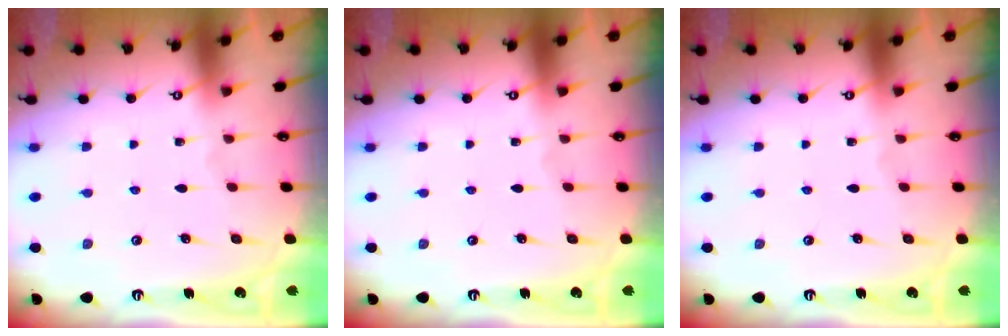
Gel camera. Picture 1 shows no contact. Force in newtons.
{"total": 0.0}
{"total": 0.0}